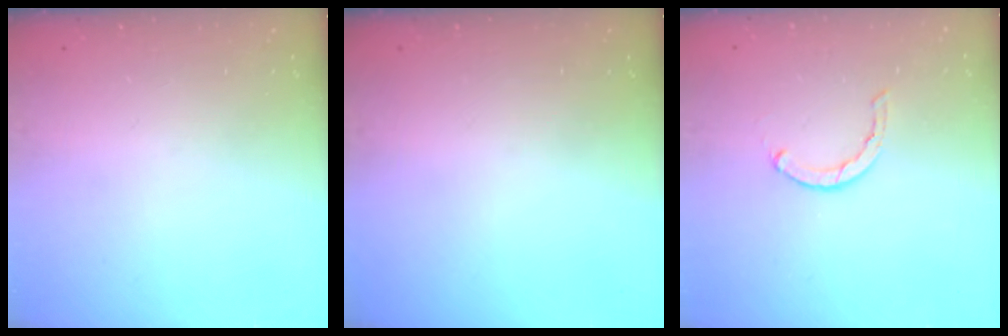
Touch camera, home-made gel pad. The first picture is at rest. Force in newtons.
{"total": 0.0}
{"total": 1.6, "press": 1.5, "slide": 0.4}